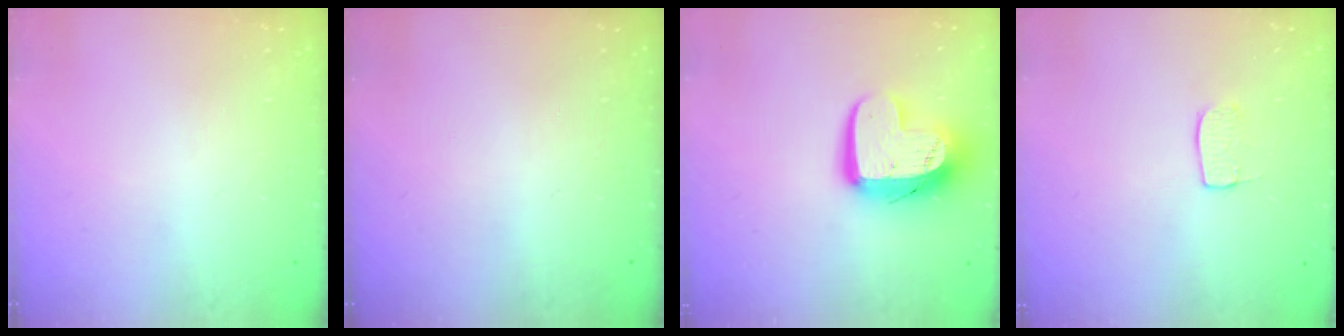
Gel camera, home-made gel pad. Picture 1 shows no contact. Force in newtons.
{"total": 0.0}
{"total": 14.4, "press": 14.3, "slide": 1.4}
{"total": 5.0, "press": 5.0, "slide": 0.3}